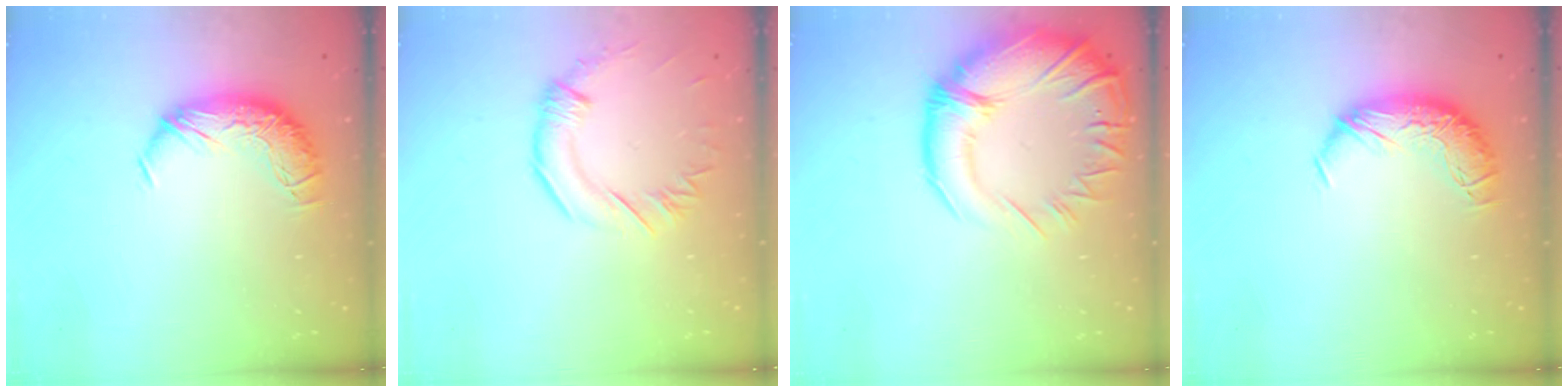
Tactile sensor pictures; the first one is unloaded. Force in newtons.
{"total": 0.8, "press": 0.7, "slide": 0.4}
{"total": 9.4, "press": 8.2, "slide": 4.7}
{"total": 0.0}